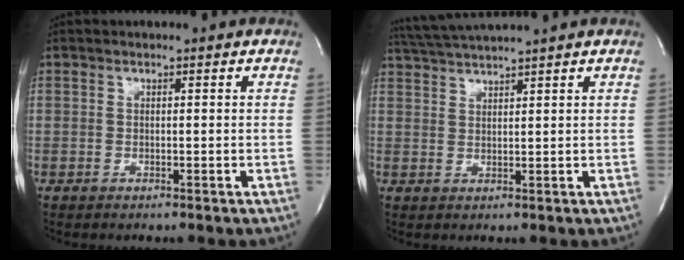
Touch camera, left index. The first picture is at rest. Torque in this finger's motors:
{"motor_torque": [0.54, -0.94, 0.10, 0.05]}